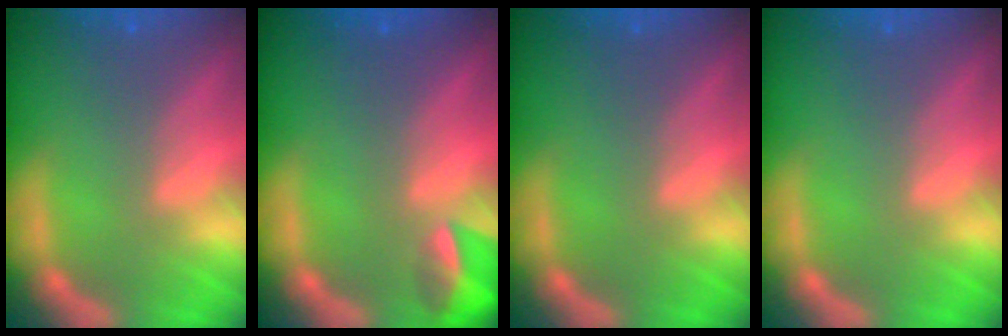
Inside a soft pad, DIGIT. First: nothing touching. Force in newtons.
{"total": 3.9}
{"total": 0.0}
{"total": 0.0}